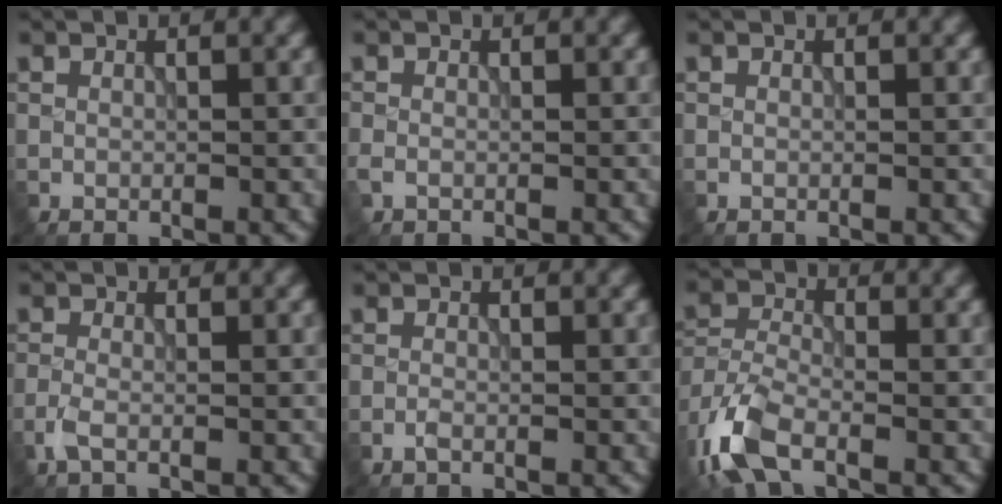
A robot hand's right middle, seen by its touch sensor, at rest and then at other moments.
{"total": 0.8, "force": [-0.5, 0.4, 0.6], "torque": [-0.018, -0.004, -0.012]}
{"total": 0.0}
{"total": 1.8, "force": [-0.9, 0.6, 1.4], "torque": [-0.037, -0.001, -0.026]}
{"total": 0.7, "force": [-0.5, 0.2, 0.5], "torque": [-0.014, 0.000, -0.012]}
{"total": 6.1, "force": [-3.6, 2.7, 4.1], "torque": [-0.094, -0.005, -0.087]}